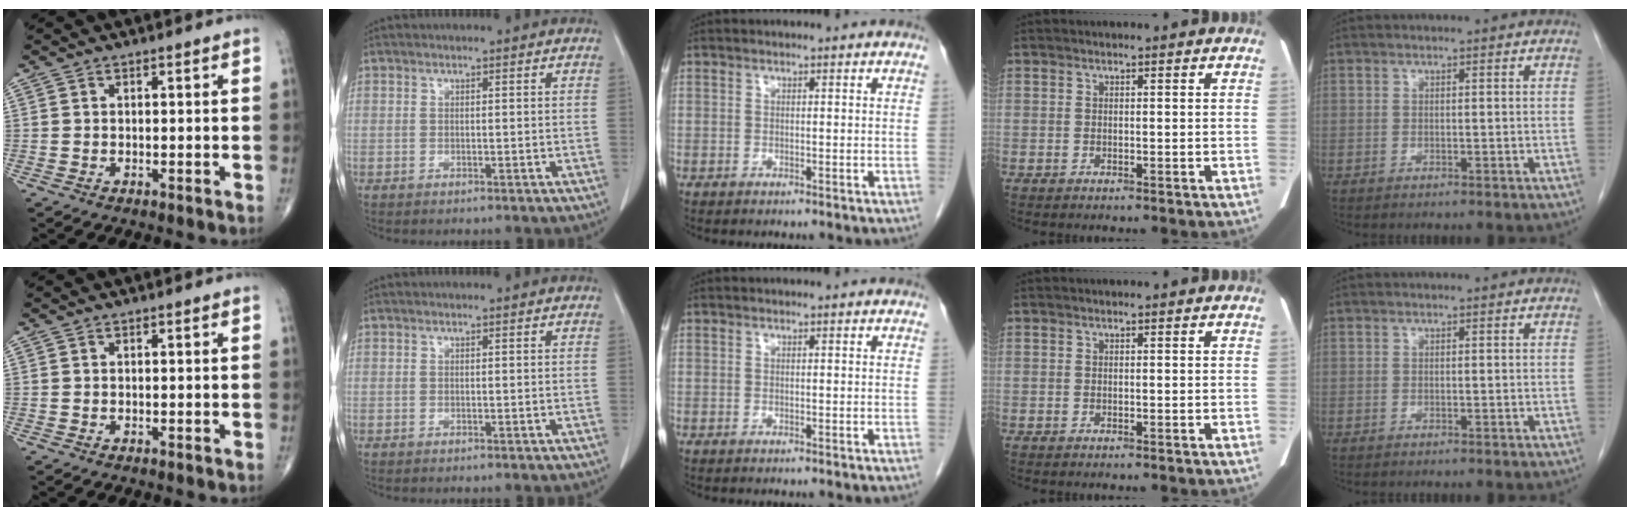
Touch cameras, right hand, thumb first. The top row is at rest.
{}